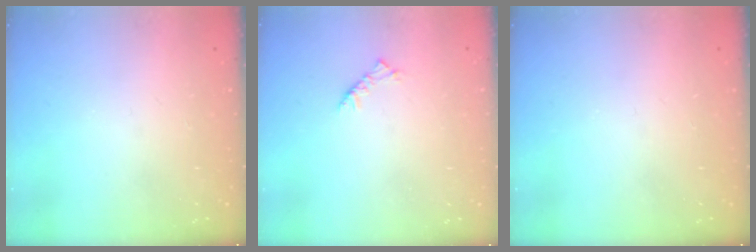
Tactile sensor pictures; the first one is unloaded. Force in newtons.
{"total": 2.5, "press": 2.4, "slide": 0.7}
{"total": 0.0}